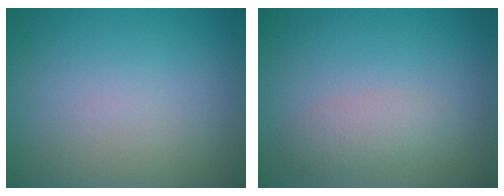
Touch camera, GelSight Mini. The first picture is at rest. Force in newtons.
{"total": 2.0, "press": 2.0, "slide": 0.1}